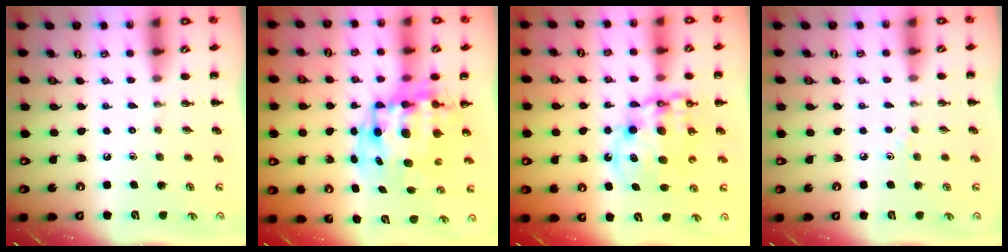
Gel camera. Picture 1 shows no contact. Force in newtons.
{"total": 12.1, "press": 11.8, "slide": 2.8}
{"total": 13.1, "press": 12.8, "slide": 2.9}
{"total": 2.7, "press": 2.5, "slide": 1.0}